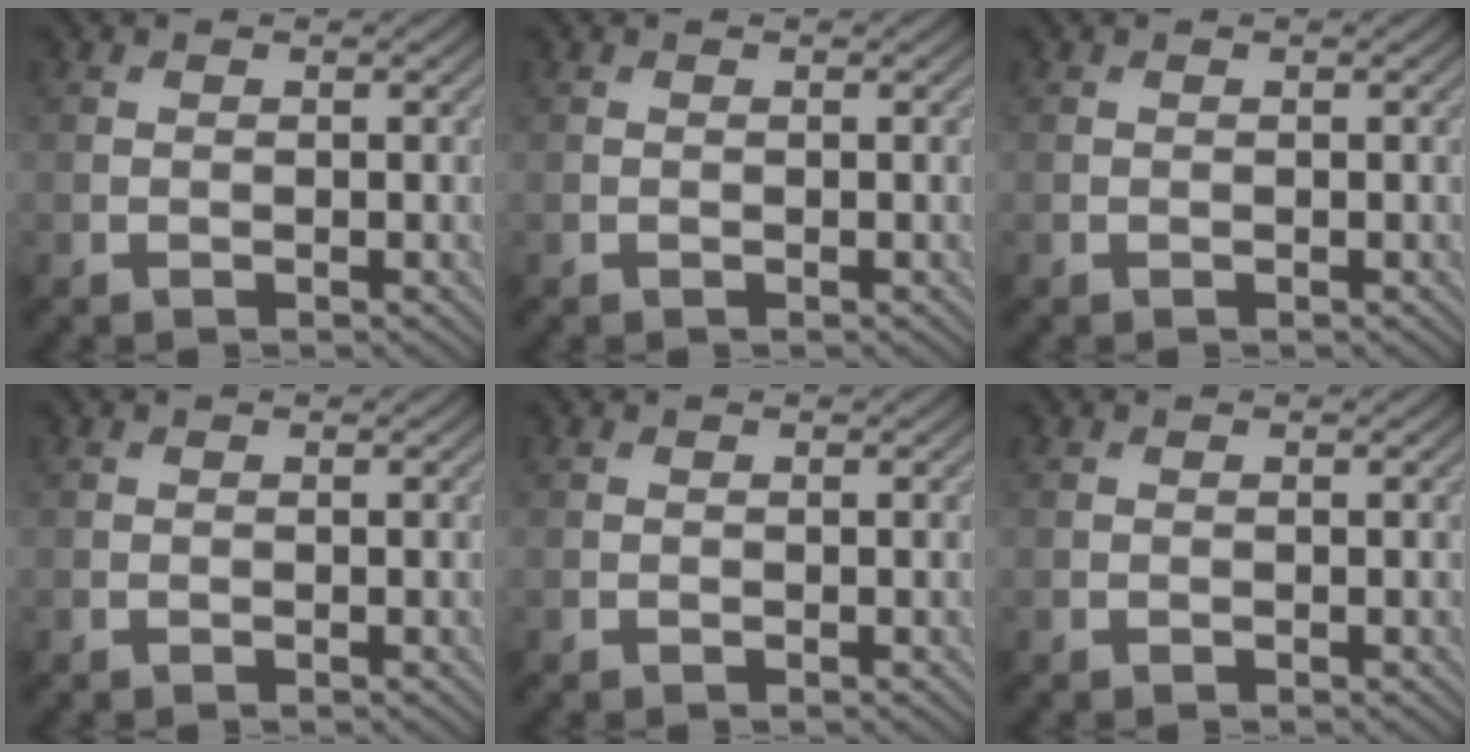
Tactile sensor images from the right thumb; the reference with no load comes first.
{"total": 0.0}
{"total": 0.0}
{"total": 0.0}
{"total": 0.0}
{"total": 0.0}